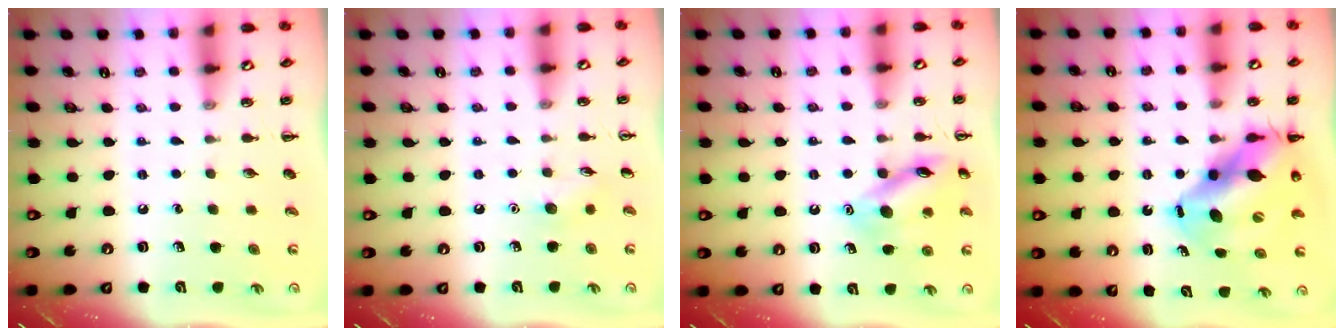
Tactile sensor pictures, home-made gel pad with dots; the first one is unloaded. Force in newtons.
{"total": 5.6, "press": 5.3, "slide": 1.8}
{"total": 14.1, "press": 14.0, "slide": 1.1}
{"total": 14.1, "press": 13.6, "slide": 3.7}